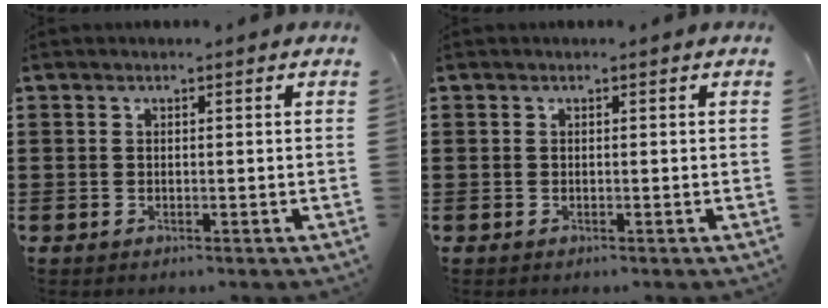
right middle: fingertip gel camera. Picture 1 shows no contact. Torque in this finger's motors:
{"motor_torque": [0.18, 0.00, 0.05, 0.01]}